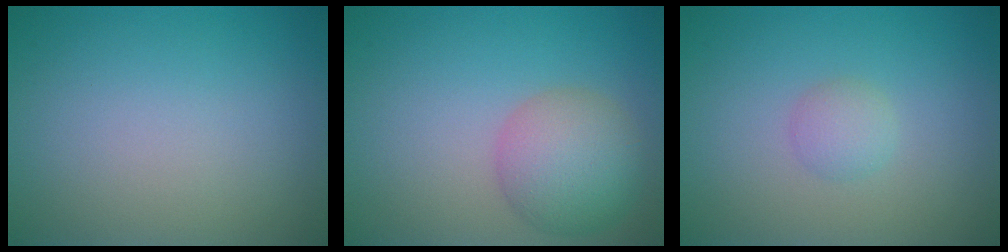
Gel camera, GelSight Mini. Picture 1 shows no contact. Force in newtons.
{"total": 5.0, "press": 5.0, "slide": 0.2}
{"total": 1.4, "press": 1.4, "slide": 0.0}